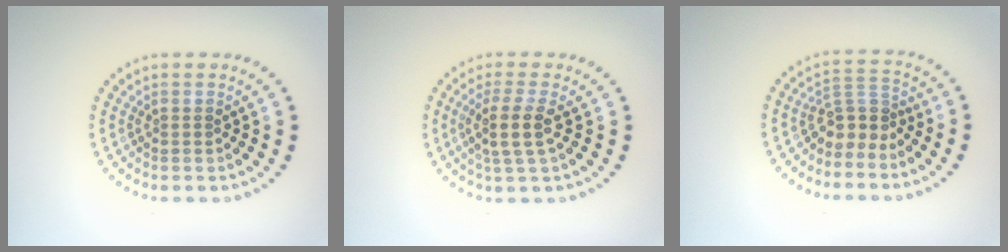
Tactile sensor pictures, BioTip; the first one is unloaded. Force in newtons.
{"total": 2.8, "press": 2.3, "slide": 1.6}
{"total": 2.8, "press": 2.0, "slide": 2.0}